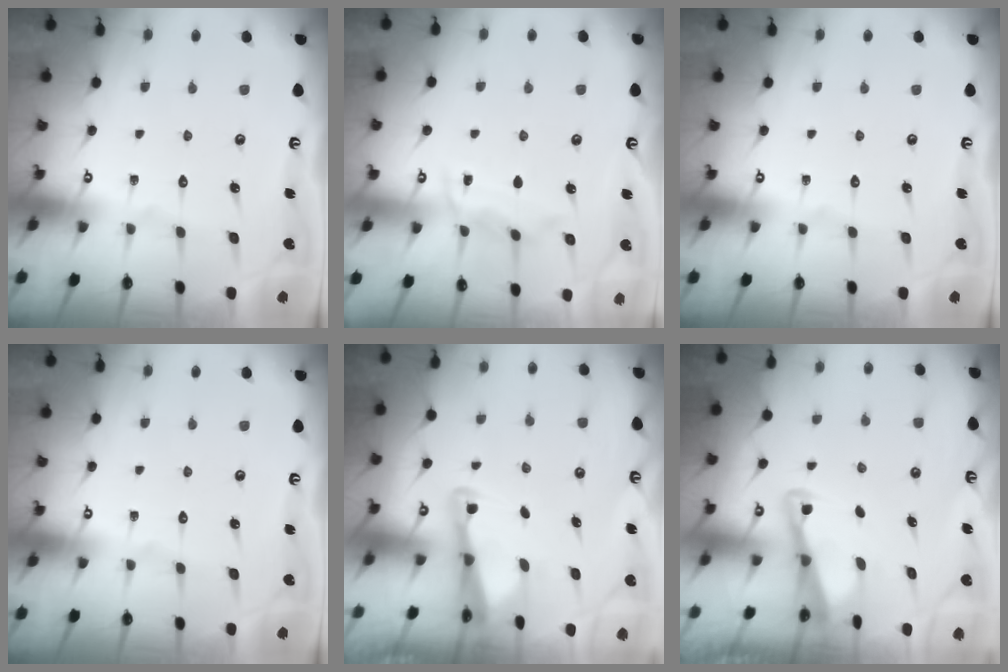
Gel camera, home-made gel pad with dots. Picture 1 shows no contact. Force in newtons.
{"total": 6.4, "press": 6.3, "slide": 0.7}
{"total": 0.0}
{"total": 0.0}
{"total": 2.4, "press": 2.4, "slide": 0.3}
{"total": 2.9, "press": 2.9, "slide": 0.4}